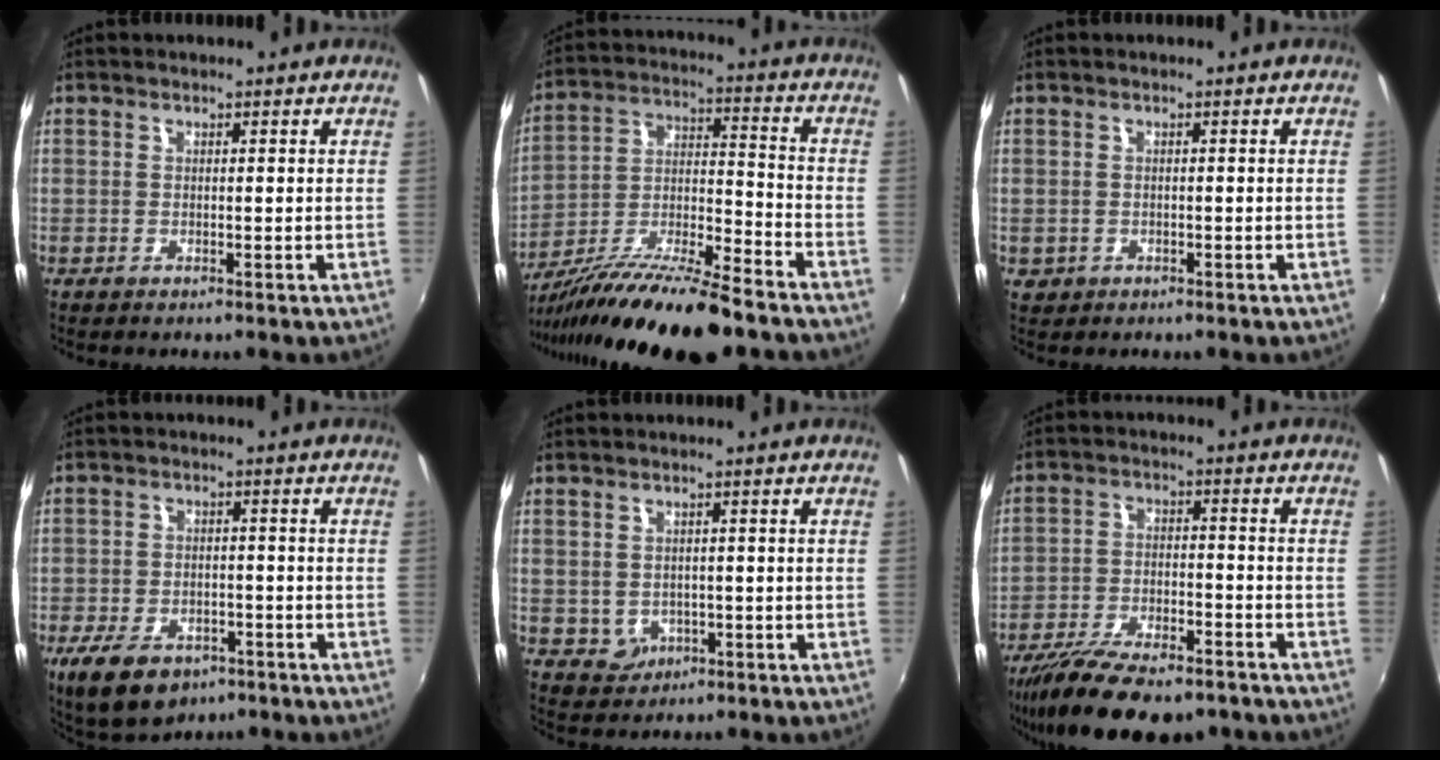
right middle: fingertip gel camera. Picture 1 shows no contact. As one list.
[{"total": 18.4, "force": [-14.3, 1.7, 11.5], "torque": [-0.212, -0.022, -0.249]}, {"total": 1.9, "force": [-0.5, 1.7, 0.7], "torque": [-0.017, -0.003, -0.004]}, {"total": 11.6, "force": [-7.0, 6.5, 6.4], "torque": [-0.147, -0.022, -0.111]}, {"total": 3.2, "force": [-0.5, 3.0, 1.0], "torque": [-0.022, 0.001, 0.004]}, {"total": 16.4, "force": [-12.6, 5.3, 9.0], "torque": [-0.185, -0.038, -0.206]}]